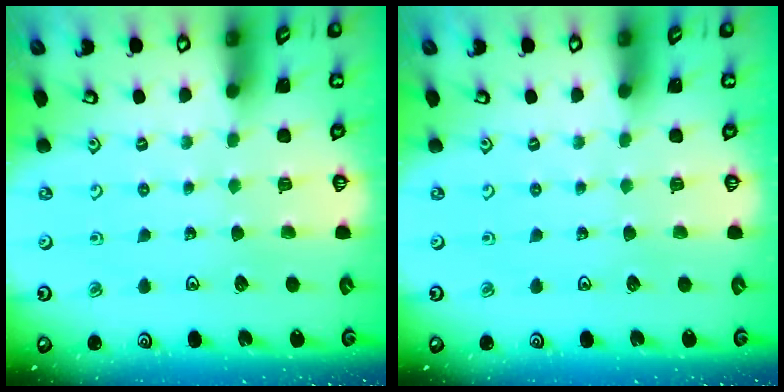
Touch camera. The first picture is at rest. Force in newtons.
{"total": 0.0}